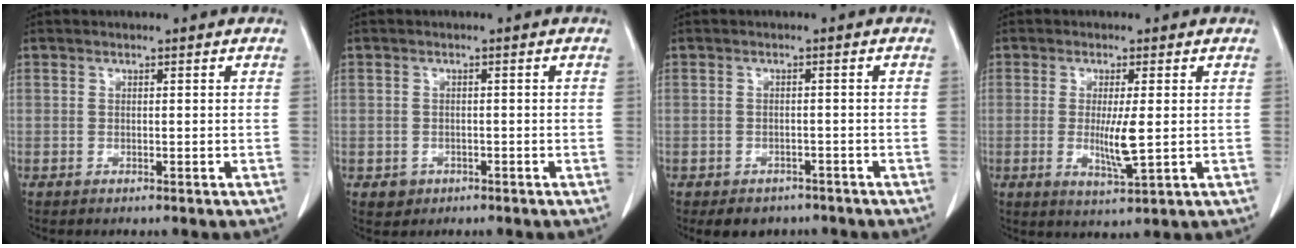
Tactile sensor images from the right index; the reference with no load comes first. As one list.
[{"total": 1.9, "force": [-0.8, 1.7, 0.2], "torque": [0.003, 0.007, -0.007]}, {"total": 4.7, "force": [-3.6, 2.8, 0.9], "torque": [-0.005, 0.008, -0.045]}, {"total": 5.3, "force": [-0.2, 0.4, 5.2], "torque": [-0.097, -0.012, -0.003]}]